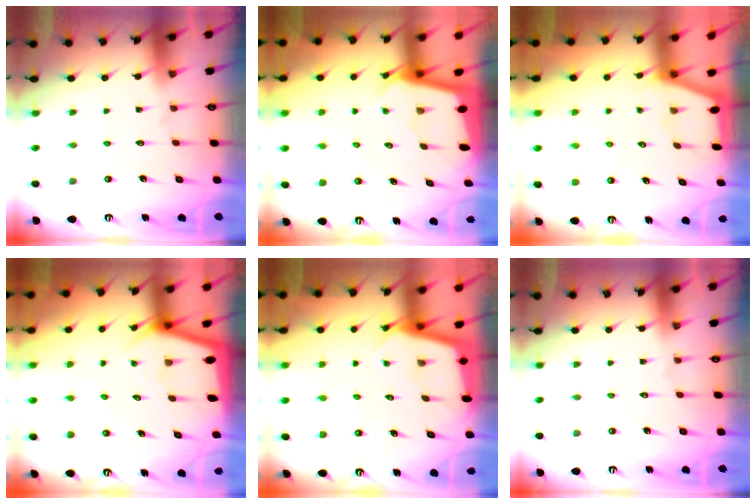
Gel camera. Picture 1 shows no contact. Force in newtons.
{"total": 2.3, "press": 2.3, "slide": 0.1}
{"total": 1.2, "press": 1.2, "slide": 0.3}
{"total": 2.7, "press": 2.7, "slide": 0.3}
{"total": 2.2, "press": 2.2, "slide": 0.2}
{"total": 0.0}